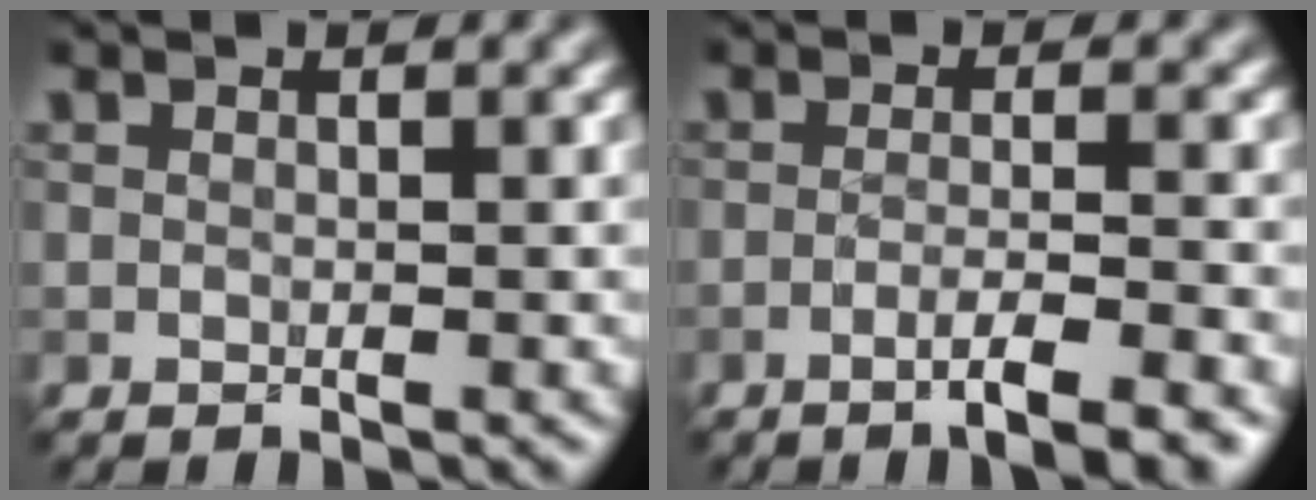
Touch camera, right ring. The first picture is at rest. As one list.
[{"total": 4.1, "force": [-2.4, 0.6, 3.3], "torque": [-0.048, 0.007, -0.047]}]